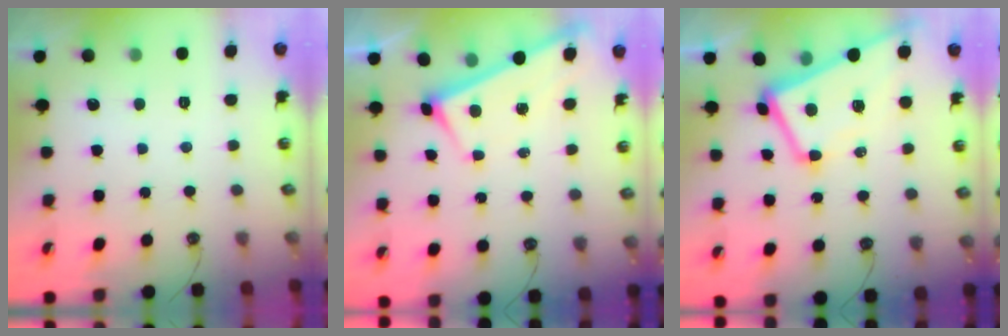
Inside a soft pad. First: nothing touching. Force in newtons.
{"total": 3.0, "press": 3.0, "slide": 0.2}
{"total": 2.7, "press": 2.5, "slide": 1.1}